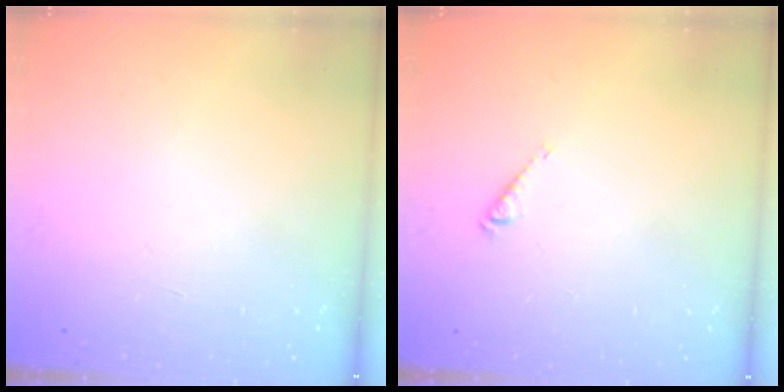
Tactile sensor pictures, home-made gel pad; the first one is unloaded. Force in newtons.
{"total": 3.4, "press": 3.4, "slide": 0.6}